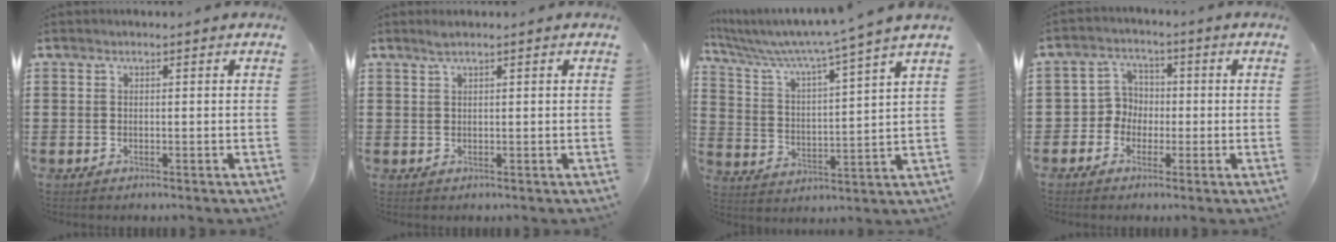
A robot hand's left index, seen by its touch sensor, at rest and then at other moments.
{"total": 1.3, "force": [0.9, 0.0, 0.9], "torque": [-0.019, 0.001, 0.017]}
{"total": 5.8, "force": [5.0, -1.0, 2.7], "torque": [-0.078, -0.046, 0.077]}
{"total": 4.6, "force": [-1.5, 4.3, 0.9], "torque": [-0.036, 0.014, -0.034]}